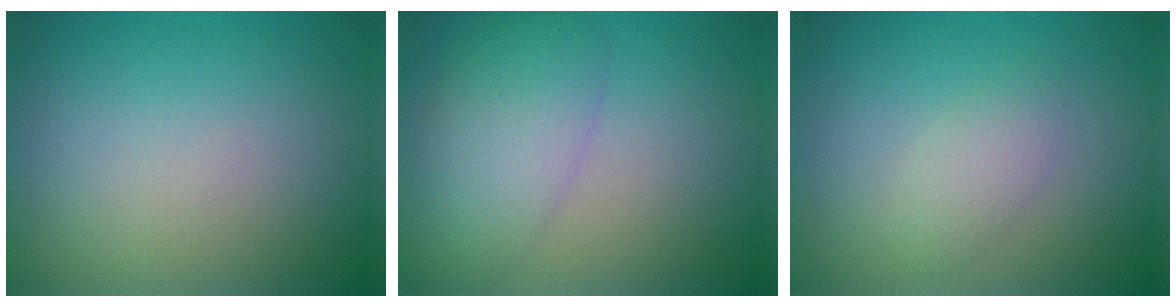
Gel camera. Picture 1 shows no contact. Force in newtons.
{"total": 3.9, "press": 3.9, "slide": 0.4}
{"total": 1.8, "press": 1.8, "slide": 0.1}